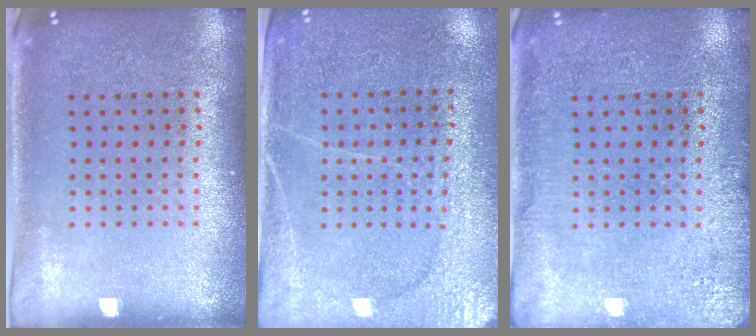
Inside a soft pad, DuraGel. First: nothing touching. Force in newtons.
{"total": 2.9, "press": 2.7, "slide": 1.1}
{"total": 3.0, "press": 3.0, "slide": 0.4}